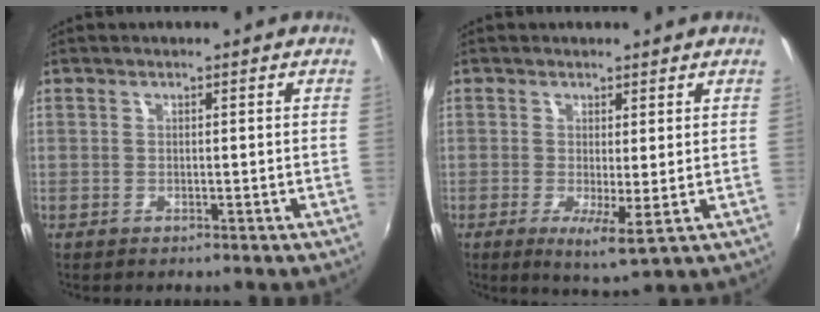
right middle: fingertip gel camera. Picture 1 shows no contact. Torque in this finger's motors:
{"motor_torque": [-0.27, -1.64, -0.17, 0.00]}